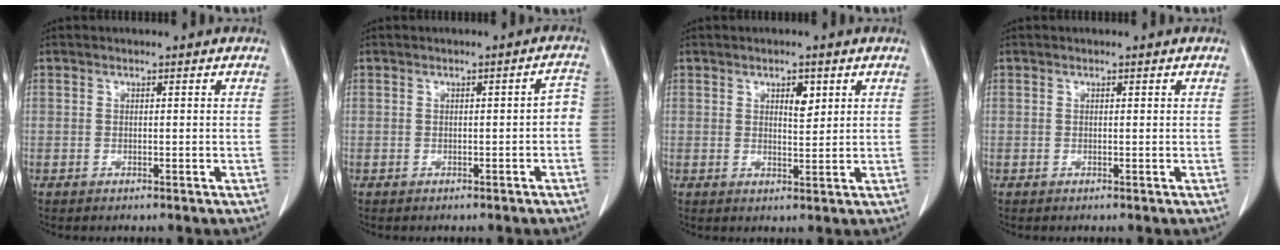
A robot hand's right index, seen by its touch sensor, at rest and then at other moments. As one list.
[{"total": 2.3, "force": [-0.7, 0.8, 2.1], "torque": [-0.018, 0.014, -0.008]}, {"total": 2.9, "force": [1.4, 1.1, 2.3], "torque": [-0.037, -0.004, 0.024]}, {"total": 0.0}]